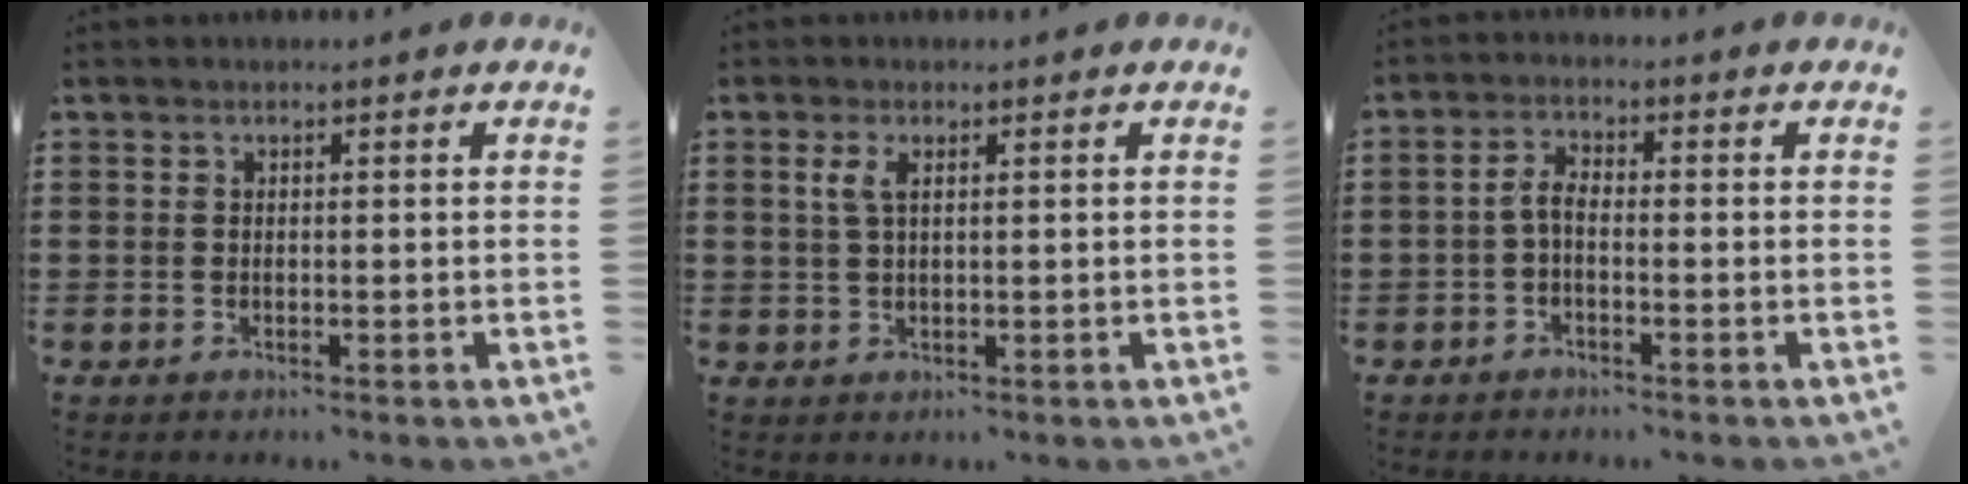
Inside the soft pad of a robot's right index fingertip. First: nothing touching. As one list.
[{"total": 2.4, "force": [0.8, 0.9, 2.1], "torque": [-0.046, 0.008, 0.011]}, {"total": 2.6, "force": [-1.1, 1.0, 2.2], "torque": [-0.057, 0.001, -0.027]}]